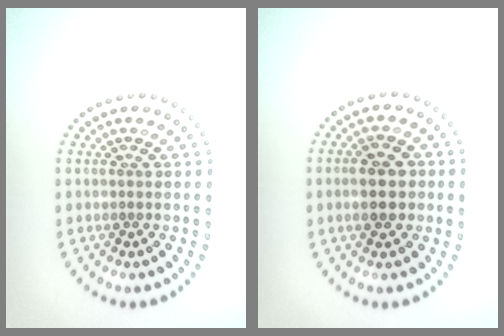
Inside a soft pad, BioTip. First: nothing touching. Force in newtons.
{"total": 2.9, "press": 2.9, "slide": 0.1}